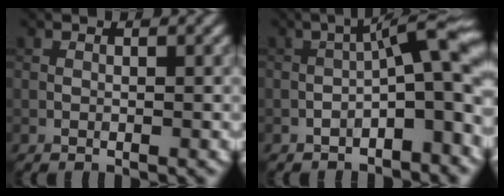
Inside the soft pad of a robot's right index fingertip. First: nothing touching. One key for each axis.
{"total": 6.6, "fx": -2.0, "fy": 2.0, "fz": 6.0, "tx": -0.071, "ty": 0.025, "tz": -0.040}